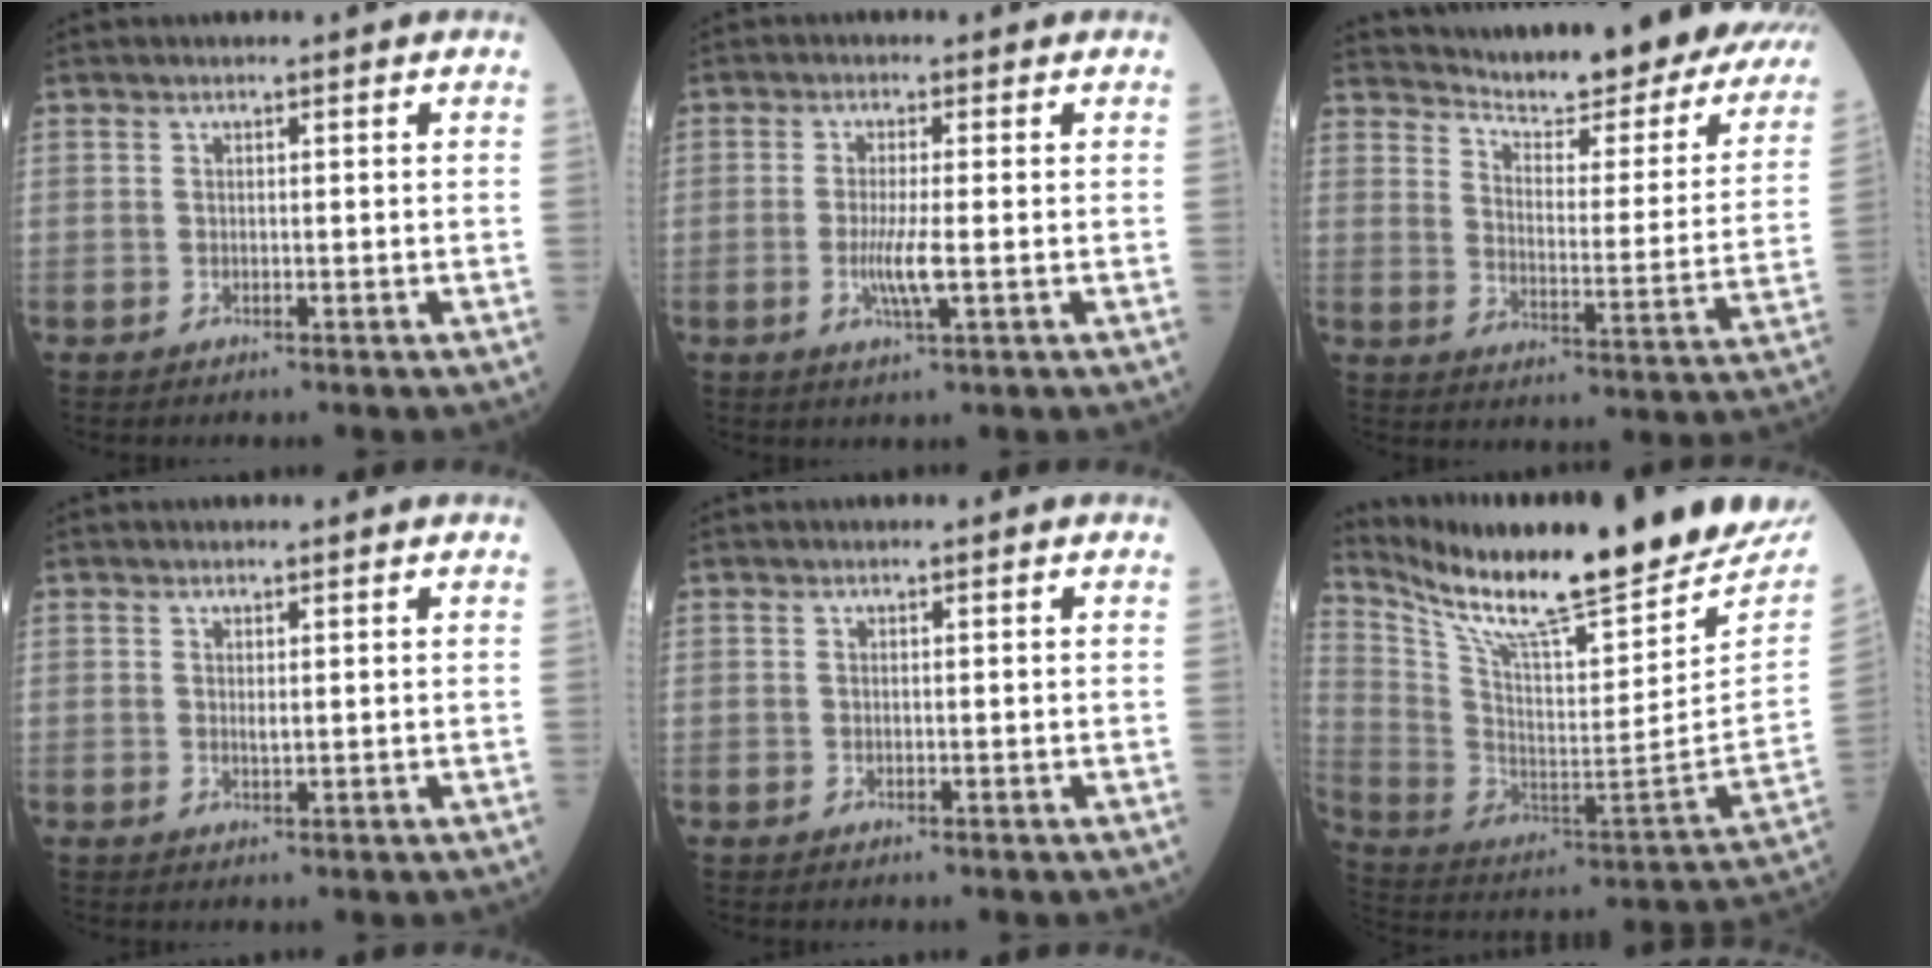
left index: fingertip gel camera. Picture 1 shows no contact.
{"total": 4.0, "force": [-0.8, 0.0, 4.0], "torque": [-0.085, -0.009, -0.016]}
{"total": 26.8, "force": [24.4, 4.5, 10.2], "torque": [-0.142, -0.091, 0.295]}
{"total": 0.8, "force": [0.3, 0.2, 0.7], "torque": [-0.016, -0.003, 0.004]}
{"total": 0.0}
{"total": 28.1, "force": [24.4, 2.1, 13.9], "torque": [-0.254, -0.086, 0.365]}